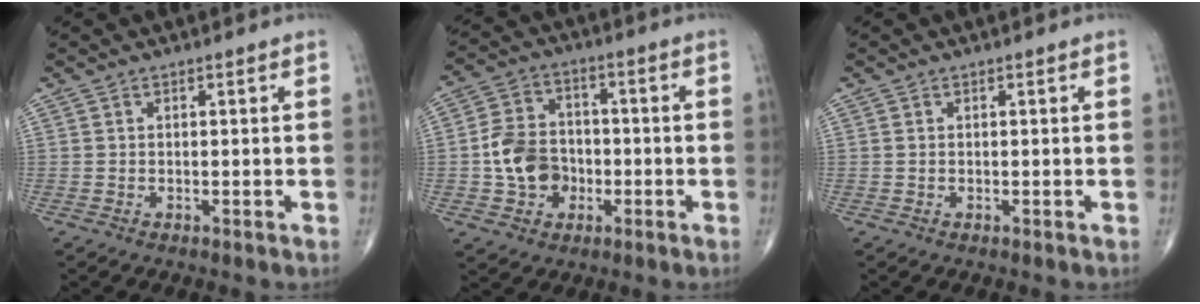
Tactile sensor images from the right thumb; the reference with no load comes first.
{"total": 10.3, "force": [-2.0, 8.3, 5.7], "torque": [-0.080, 0.025, -0.041]}
{"total": 0.0}